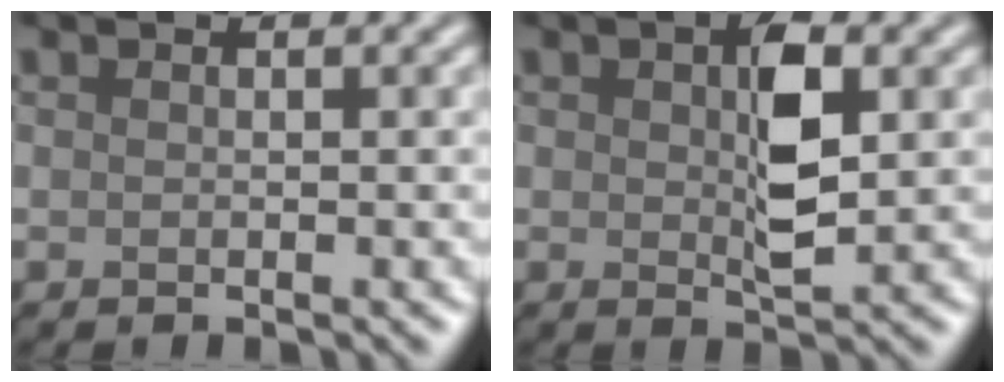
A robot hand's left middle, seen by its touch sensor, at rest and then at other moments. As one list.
[{"total": 4.2, "force": [0.5, 1.7, 3.8], "torque": [-0.068, 0.000, 0.011]}]